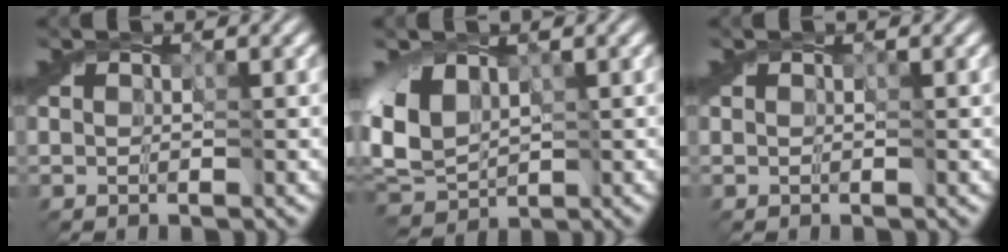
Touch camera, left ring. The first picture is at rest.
{"total": 5.9, "force": [1.5, 3.9, 4.1], "torque": [-0.111, 0.009, 0.022]}
{"total": 0.0}